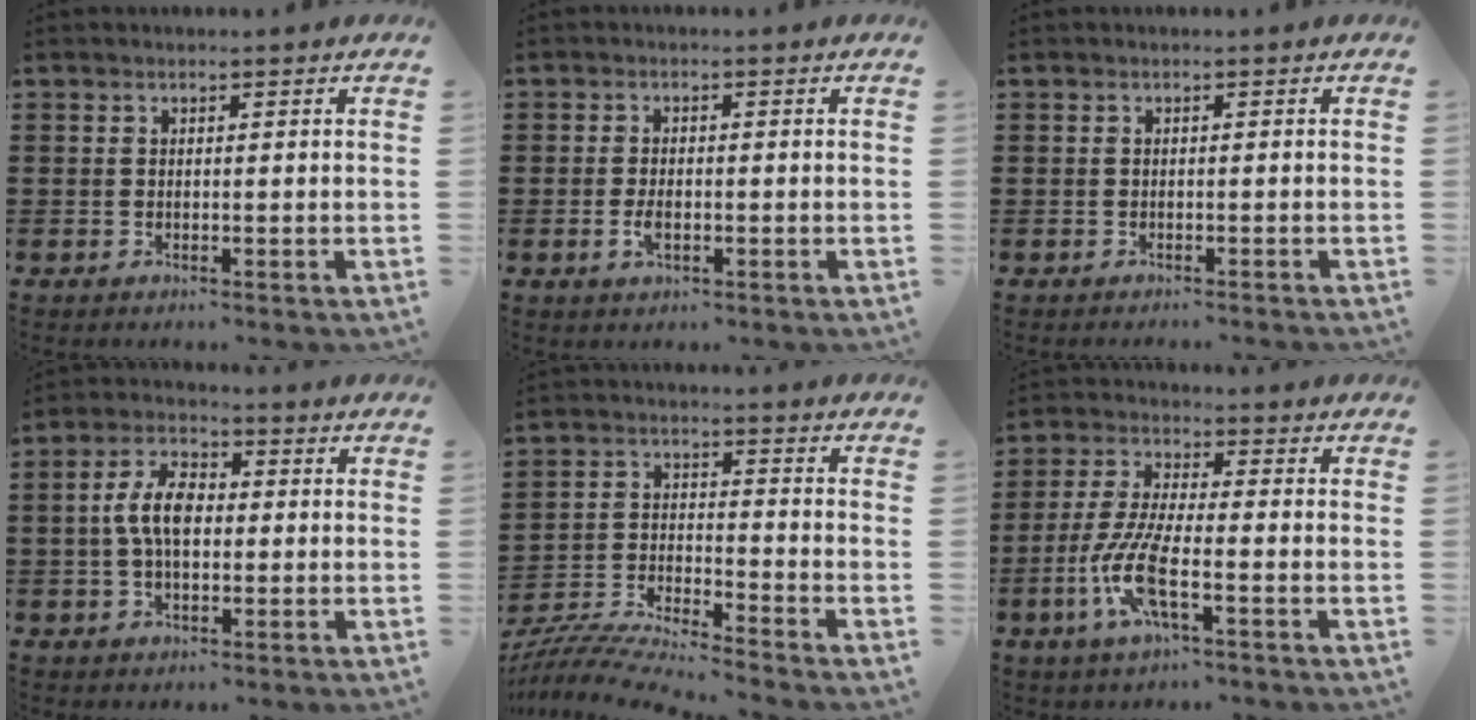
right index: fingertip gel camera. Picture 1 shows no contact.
{"total": 2.5, "force": [-0.7, 1.1, 2.2], "torque": [-0.055, -0.005, -0.016]}
{"total": 0.5, "force": [-0.5, -0.1, 0.1], "torque": [-0.004, -0.002, -0.011]}
{"total": 6.9, "force": [0.0, 3.7, 5.8], "torque": [-0.125, 0.009, -0.005]}
{"total": 6.5, "force": [-6.4, -0.1, 1.5], "torque": [-0.047, -0.012, -0.130]}
{"total": 8.7, "force": [-3.4, 2.2, 7.7], "torque": [-0.182, -0.016, -0.070]}